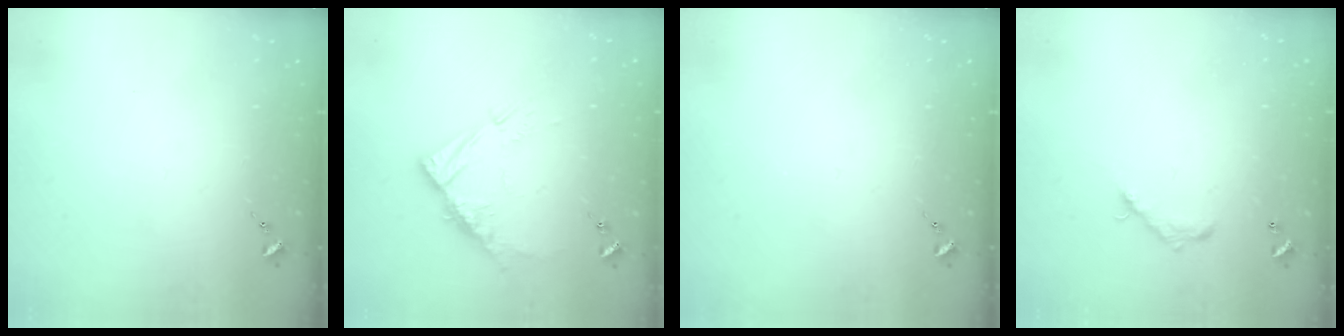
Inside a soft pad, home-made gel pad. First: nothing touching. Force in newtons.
{"total": 10.7, "press": 10.7, "slide": 0.9}
{"total": 0.0}
{"total": 5.8, "press": 5.8, "slide": 0.3}